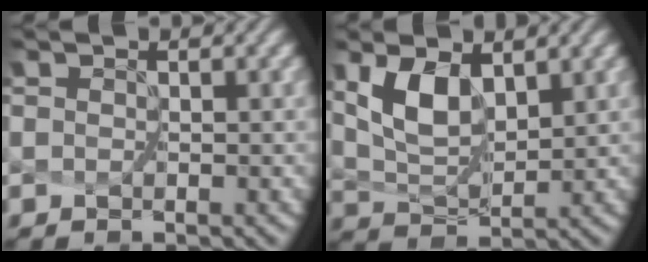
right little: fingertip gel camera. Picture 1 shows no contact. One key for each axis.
{"total": 3.1, "fx": 1.7, "fy": 1.1, "fz": 2.3, "tx": -0.052, "ty": -0.012, "tz": 0.044}